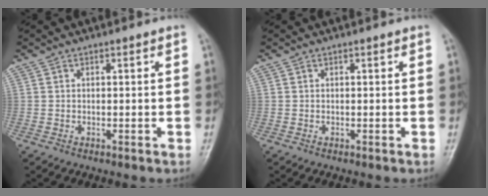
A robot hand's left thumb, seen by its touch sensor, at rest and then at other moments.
{"total": 0.0}